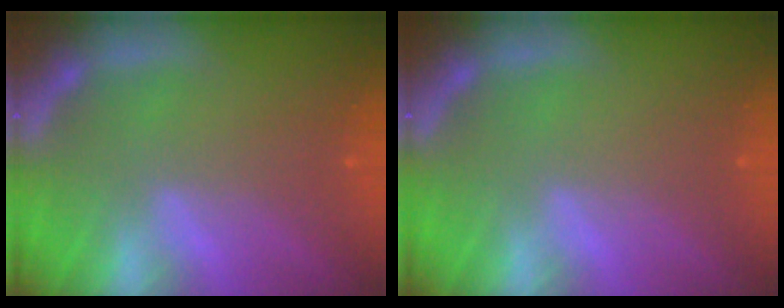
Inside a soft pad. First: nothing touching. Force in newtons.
{"total": 0.0}